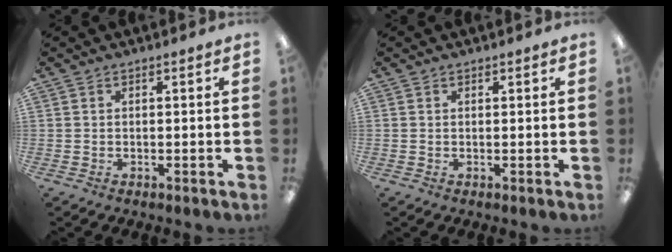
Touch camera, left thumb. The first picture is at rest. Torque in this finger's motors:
{"motor_torque": [0.05, -0.01, 0.27, -0.09, -0.01]}